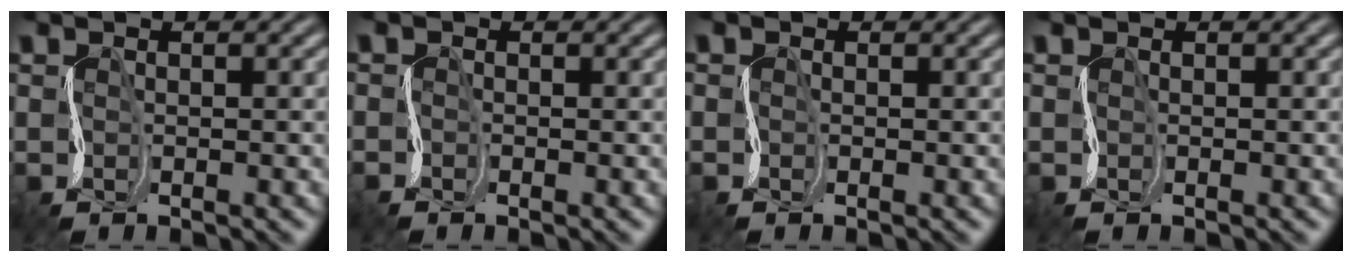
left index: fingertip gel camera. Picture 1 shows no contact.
{"total": 0.7, "force": [-0.6, 0.0, -0.1], "torque": [-0.008, -0.004, -0.006]}
{"total": 0.0}
{"total": 0.0}